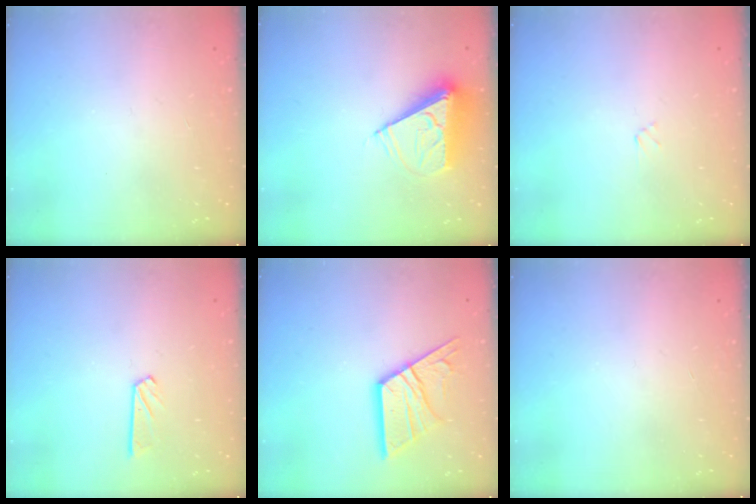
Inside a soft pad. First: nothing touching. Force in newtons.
{"total": 9.0, "press": 9.0, "slide": 0.4}
{"total": 1.2, "press": 1.2, "slide": 0.1}
{"total": 4.0, "press": 3.9, "slide": 0.3}
{"total": 15.4, "press": 15.3, "slide": 1.5}
{"total": 0.0}